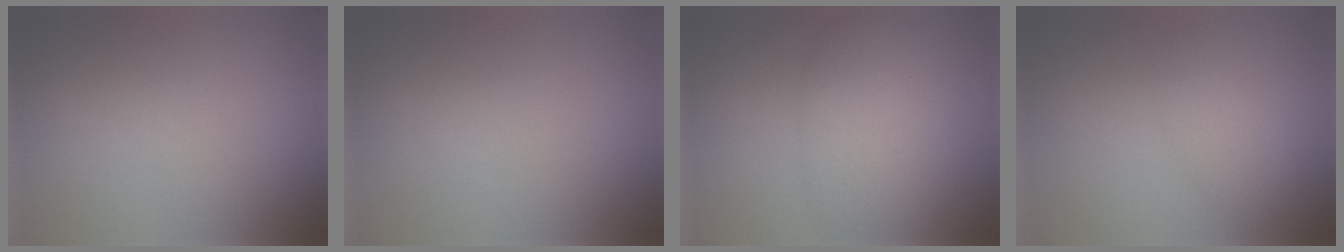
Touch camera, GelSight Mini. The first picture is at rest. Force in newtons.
{"total": 0.0}
{"total": 6.8, "press": 6.8, "slide": 0.2}
{"total": 2.4, "press": 2.4, "slide": 0.0}